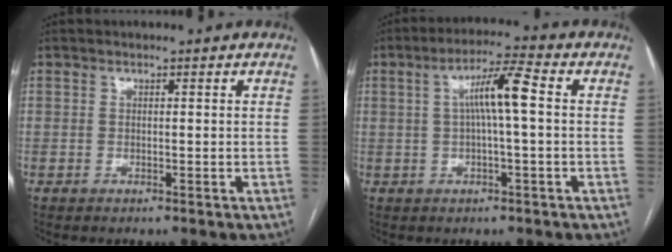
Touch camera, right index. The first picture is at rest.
{"total": 7.1, "force": [0.9, 0.4, 7.0], "torque": [-0.126, 0.019, 0.013]}